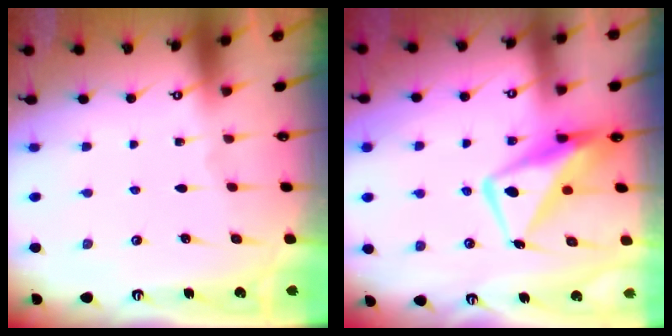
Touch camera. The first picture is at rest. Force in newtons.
{"total": 11.0, "press": 10.9, "slide": 1.0}